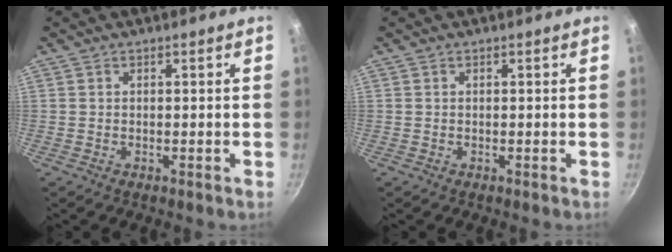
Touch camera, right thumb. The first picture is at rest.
{"total": 0.0}